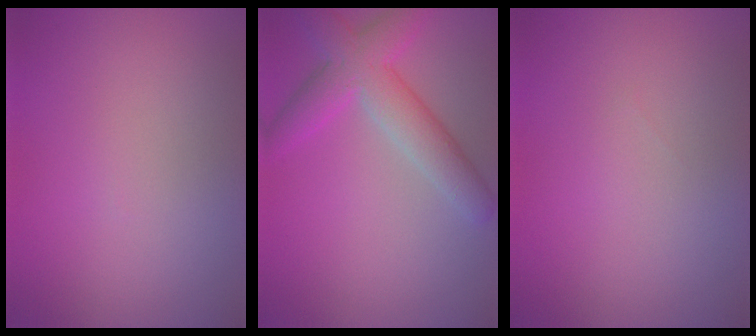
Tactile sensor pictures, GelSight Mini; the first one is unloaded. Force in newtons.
{"total": 5.1, "press": 5.1, "slide": 0.2}
{"total": 0.0}